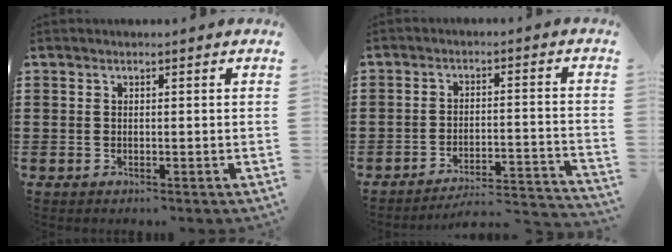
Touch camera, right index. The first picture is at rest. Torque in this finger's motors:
{"motor_torque": [-1.77, 0.37, -1.05, -0.21]}